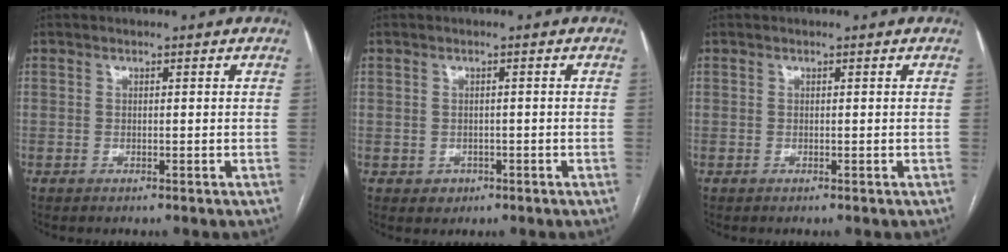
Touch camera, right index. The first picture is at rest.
{"total": 2.3, "force": [-0.8, 2.1, 0.3], "torque": [0.005, 0.007, -0.007]}
{"total": 0.0}